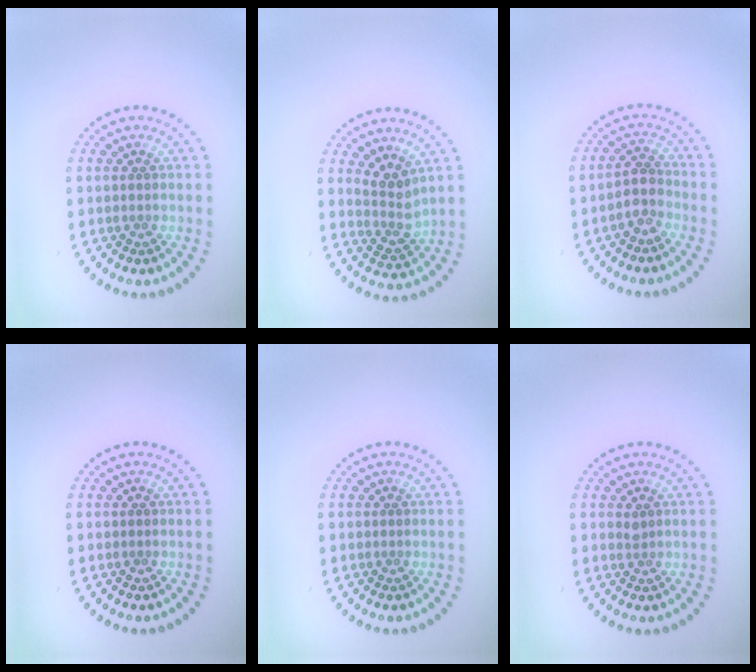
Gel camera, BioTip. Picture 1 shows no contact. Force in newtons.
{"total": 2.6, "press": 2.0, "slide": 1.7}
{"total": 2.5, "press": 2.2, "slide": 1.1}
{"total": 0.0}
{"total": 0.0}
{"total": 0.5, "press": 0.5, "slide": 0.3}